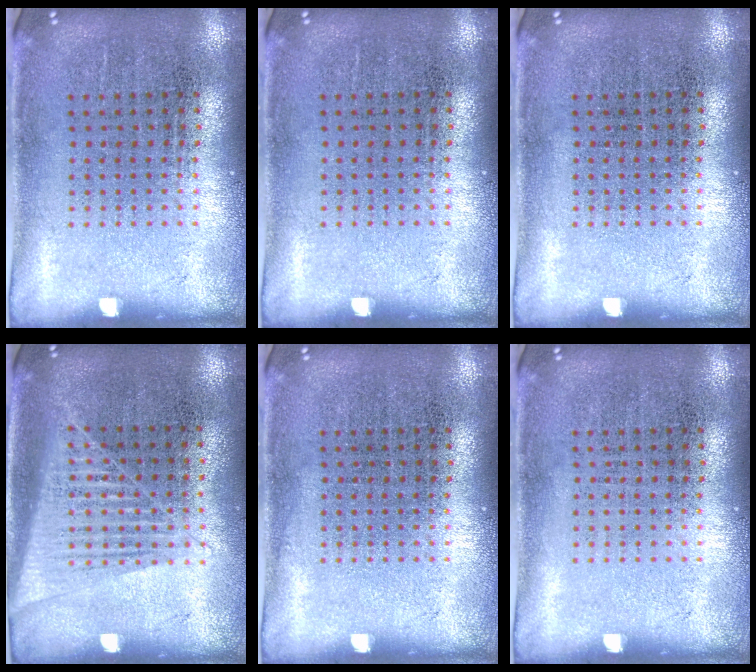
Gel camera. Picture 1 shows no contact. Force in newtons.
{"total": 0.0}
{"total": 0.0}
{"total": 1.4, "press": 1.3, "slide": 0.5}
{"total": 0.0}
{"total": 0.0}